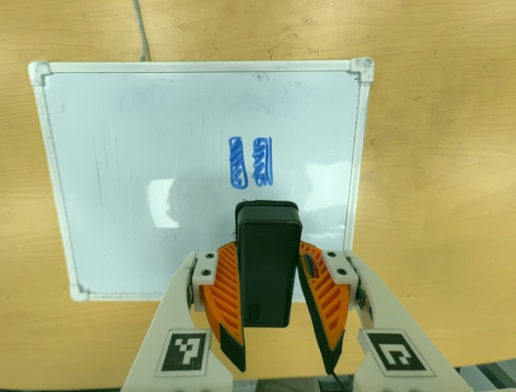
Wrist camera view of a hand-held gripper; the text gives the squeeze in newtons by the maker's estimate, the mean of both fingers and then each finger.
{"total": 5.4, "left": 4.1, "right": 6.7}